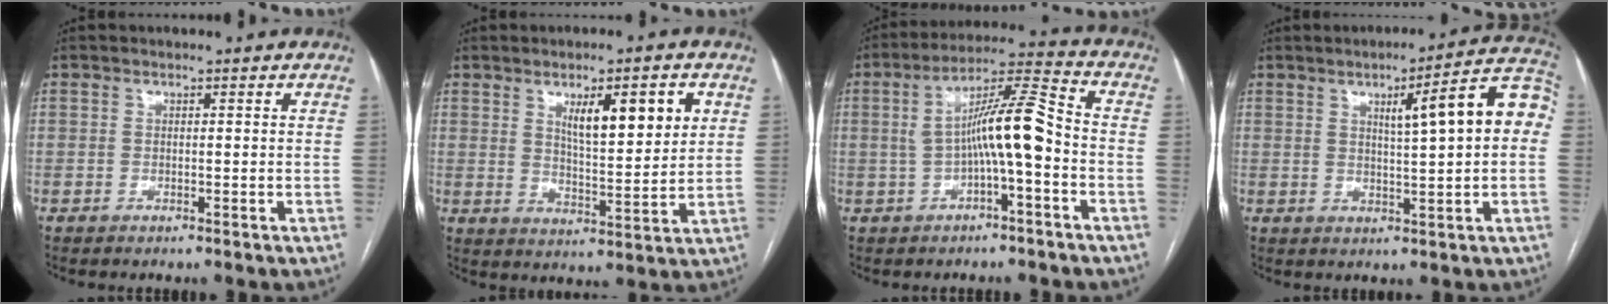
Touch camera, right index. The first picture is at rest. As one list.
[{"total": 9.7, "force": [4.0, 2.1, 8.6], "torque": [-0.137, -0.003, 0.068]}, {"total": 10.0, "force": [-1.3, 0.9, 9.9], "torque": [-0.172, 0.032, -0.024]}, {"total": 11.4, "force": [2.1, 1.1, 11.2], "torque": [-0.146, 0.027, 0.025]}]